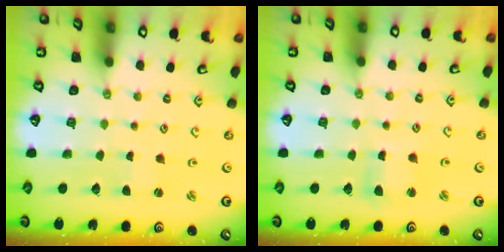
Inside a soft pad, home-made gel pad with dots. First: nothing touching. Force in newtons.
{"total": 3.1, "press": 3.1, "slide": 0.2}